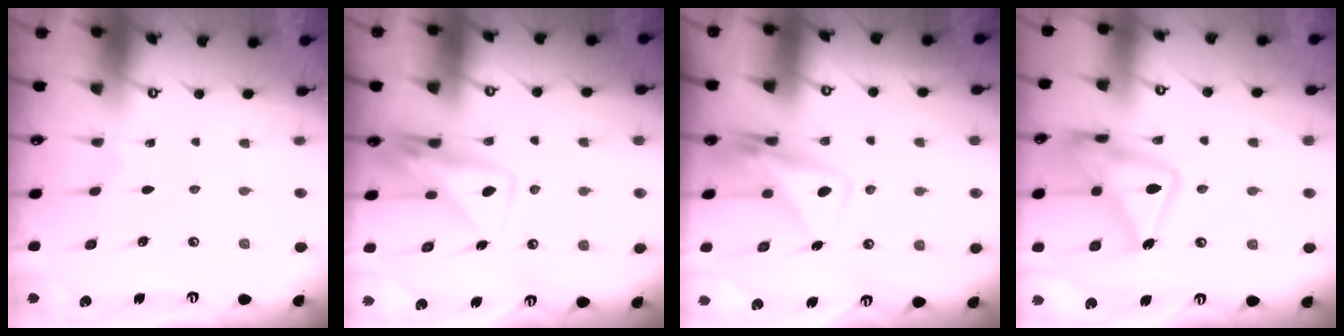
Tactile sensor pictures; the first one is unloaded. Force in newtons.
{"total": 9.2, "press": 9.1, "slide": 1.0}
{"total": 10.6, "press": 10.6, "slide": 0.8}
{"total": 17.4, "press": 17.3, "slide": 1.3}